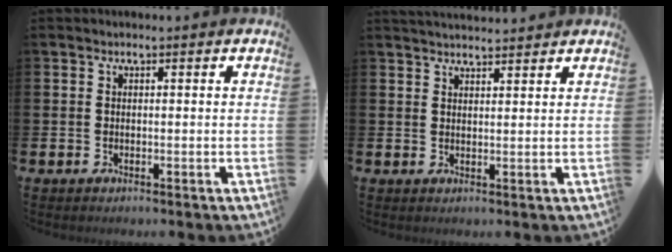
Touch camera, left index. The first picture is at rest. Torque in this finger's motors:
{"motor_torque": [0.02, -2.12, 0.03, 0.01]}